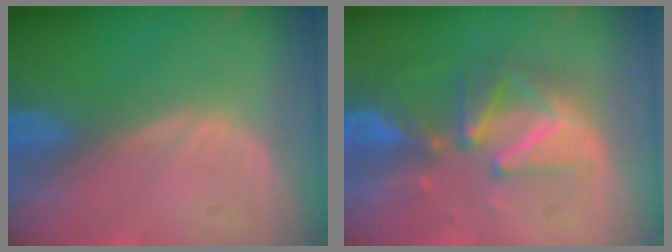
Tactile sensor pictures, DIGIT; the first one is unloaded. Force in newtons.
{"total": 9.5, "press": 8.6, "slide": 4.0}